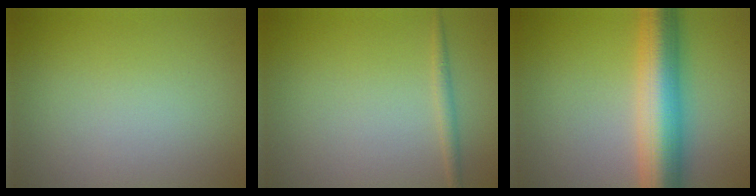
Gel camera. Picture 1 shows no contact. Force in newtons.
{"total": 1.1, "press": 1.1, "slide": 0.1}
{"total": 9.0, "press": 9.0, "slide": 0.4}